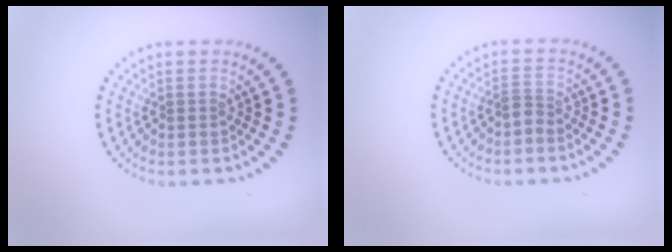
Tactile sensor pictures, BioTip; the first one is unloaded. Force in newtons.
{"total": 1.1, "press": 0.7, "slide": 0.8}